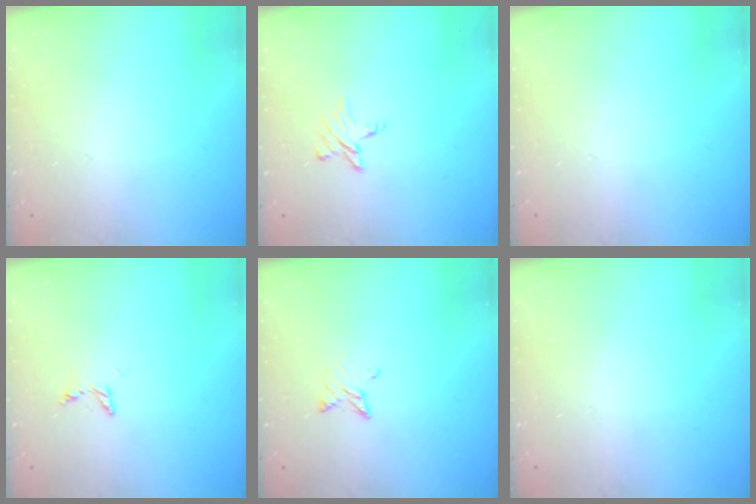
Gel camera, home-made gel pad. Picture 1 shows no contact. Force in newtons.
{"total": 5.8, "press": 5.8, "slide": 0.3}
{"total": 0.0}
{"total": 2.7, "press": 2.7, "slide": 0.1}
{"total": 3.4, "press": 3.3, "slide": 0.5}
{"total": 0.0}